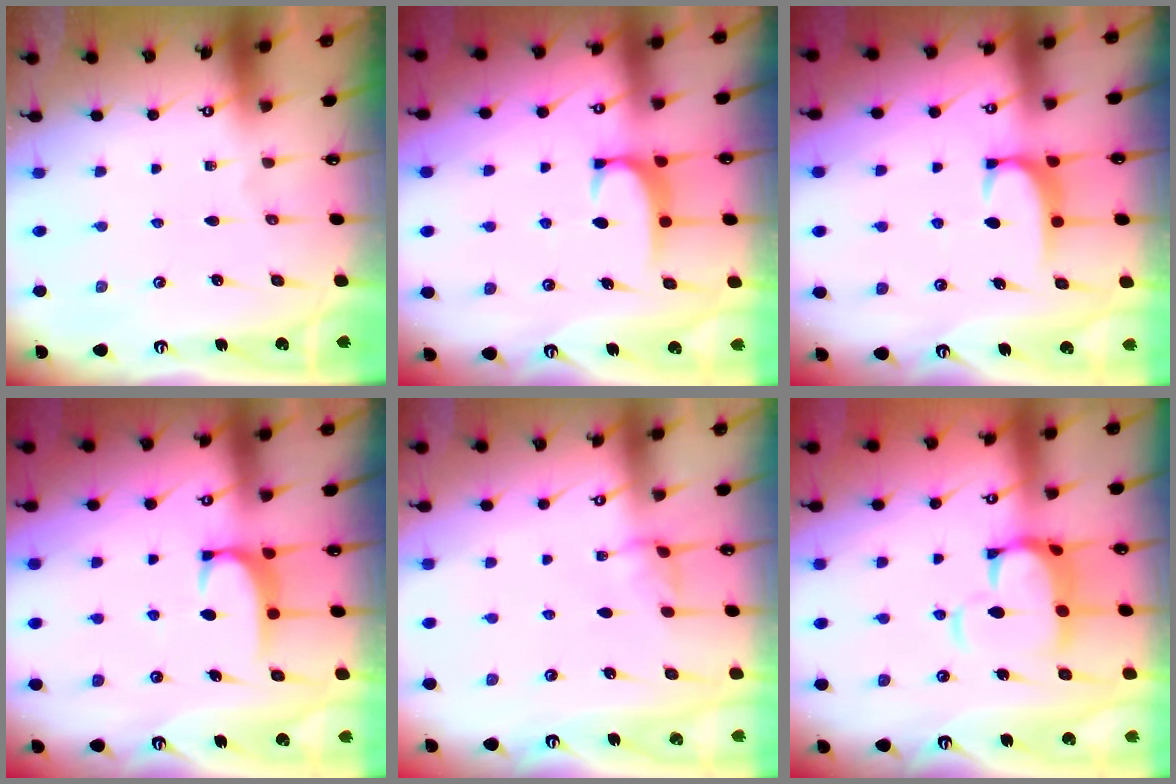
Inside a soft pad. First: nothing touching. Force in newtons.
{"total": 1.6, "press": 1.6, "slide": 0.5}
{"total": 1.6, "press": 1.6, "slide": 0.5}
{"total": 1.9, "press": 1.8, "slide": 0.5}
{"total": 2.7, "press": 2.7, "slide": 0.4}
{"total": 6.5, "press": 6.4, "slide": 1.2}